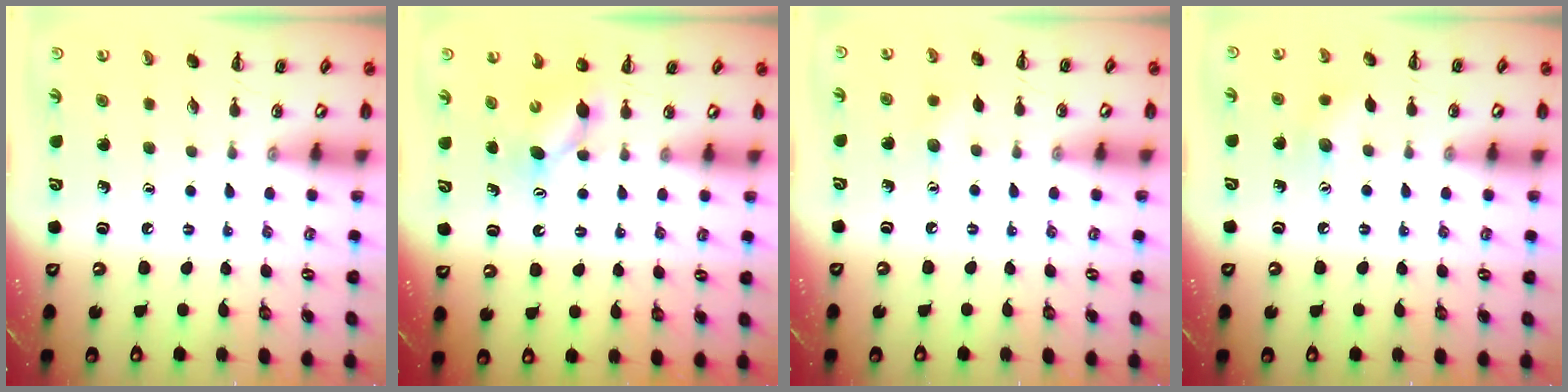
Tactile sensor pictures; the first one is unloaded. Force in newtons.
{"total": 4.7, "press": 4.6, "slide": 1.0}
{"total": 3.8, "press": 3.7, "slide": 0.9}
{"total": 7.1, "press": 7.0, "slide": 1.4}